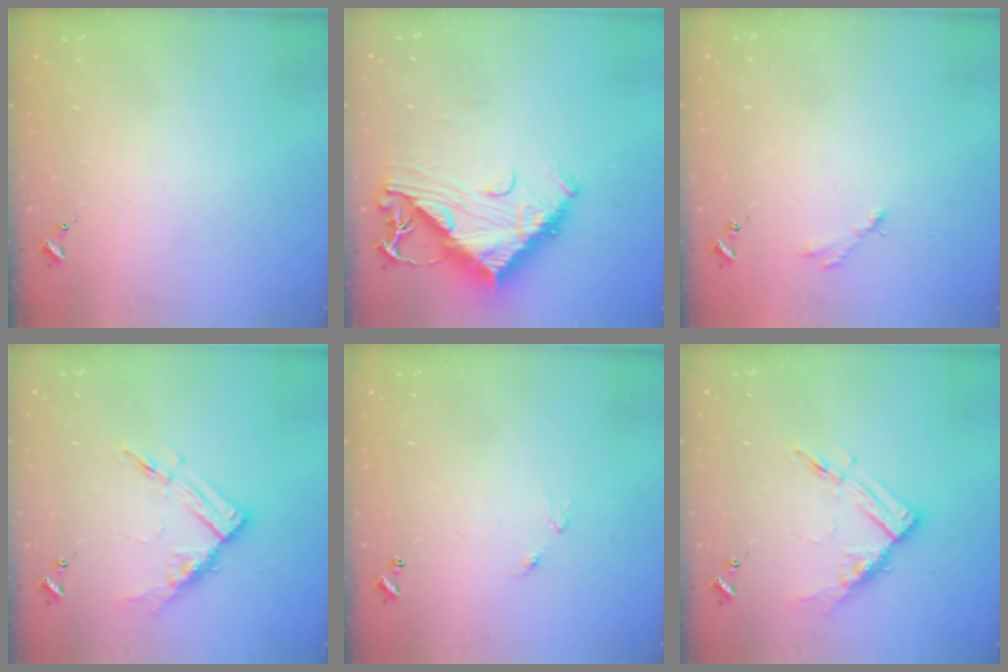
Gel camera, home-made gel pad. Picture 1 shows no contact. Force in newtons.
{"total": 14.1, "press": 14.0, "slide": 1.3}
{"total": 2.5, "press": 2.5, "slide": 0.3}
{"total": 11.9, "press": 11.9, "slide": 0.6}
{"total": 5.0, "press": 5.0, "slide": 0.5}
{"total": 11.9, "press": 11.9, "slide": 0.6}